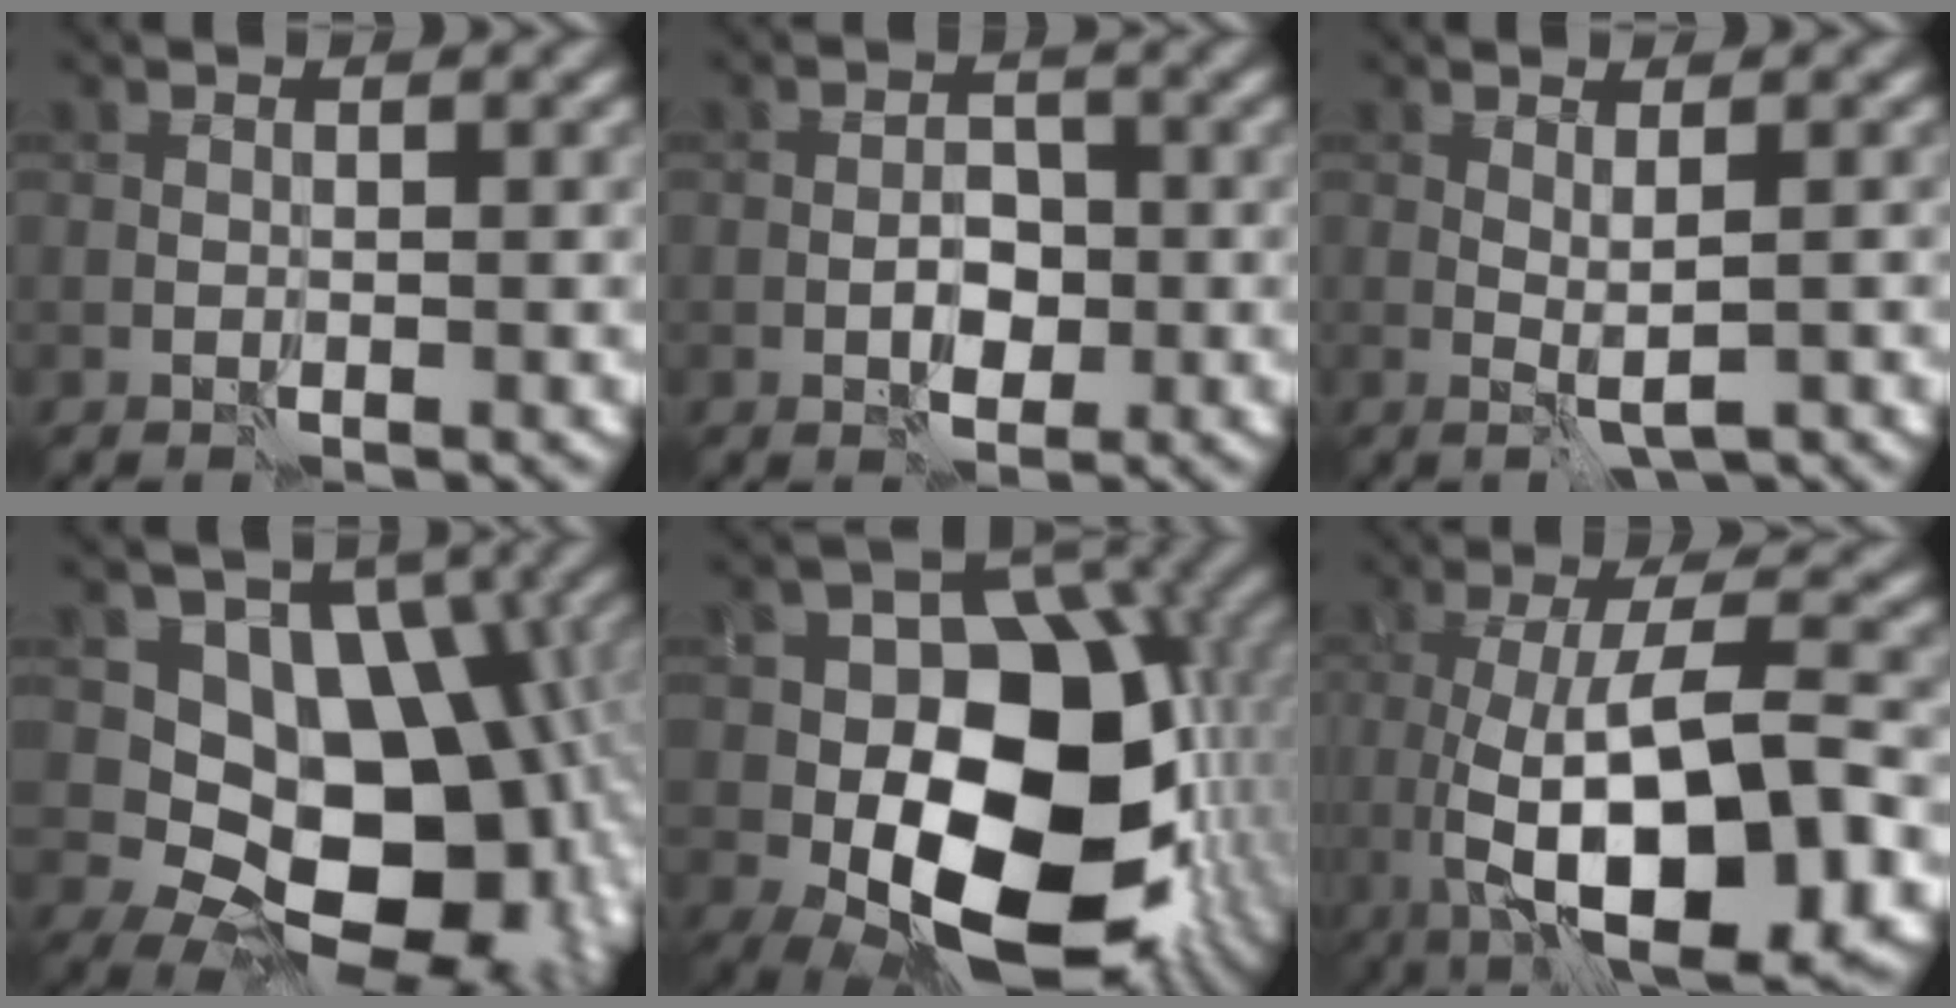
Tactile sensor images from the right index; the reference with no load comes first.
{"total": 2.6, "force": [-0.7, 1.6, 1.9], "torque": [-0.024, 0.006, -0.015]}
{"total": 1.5, "force": [0.4, 0.1, 1.5], "torque": [-0.027, -0.004, 0.010]}
{"total": 15.0, "force": [-0.4, 10.3, 10.9], "torque": [-0.128, -0.007, -0.010]}
{"total": 16.7, "force": [-2.8, 10.9, 12.3], "torque": [-0.162, -0.004, -0.043]}
{"total": 12.6, "force": [-2.5, 4.3, 11.6], "torque": [-0.174, -0.004, -0.041]}